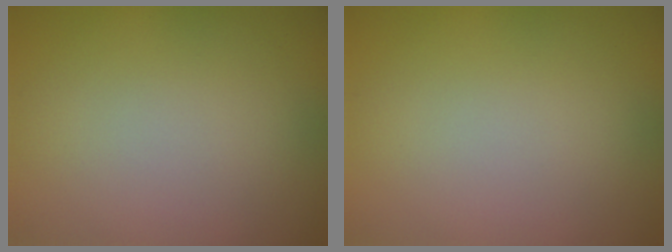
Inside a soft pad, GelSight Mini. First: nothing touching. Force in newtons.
{"total": 0.0}